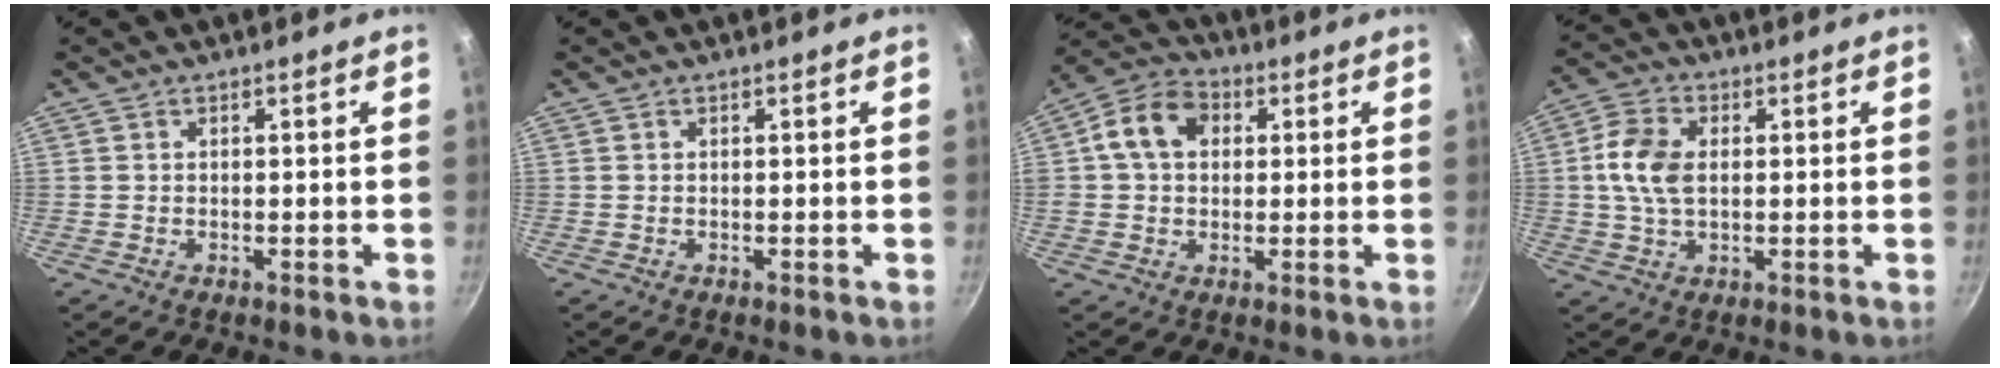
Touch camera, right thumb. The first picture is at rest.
{"total": 0.0}
{"total": 9.8, "force": [2.0, 7.6, 5.9], "torque": [-0.080, 0.018, 0.016]}
{"total": 8.3, "force": [0.7, 5.4, 6.2], "torque": [-0.113, 0.013, 0.007]}